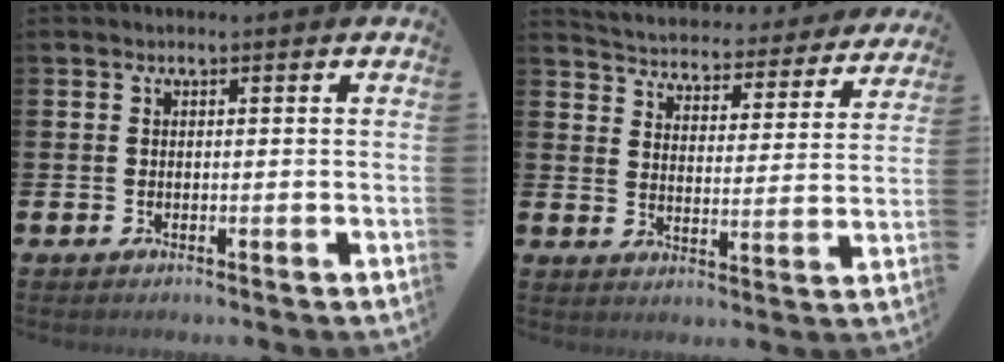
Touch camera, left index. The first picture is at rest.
{"total": 4.4, "force": [4.4, 0.7, 0.2], "torque": [-0.030, -0.041, 0.070]}